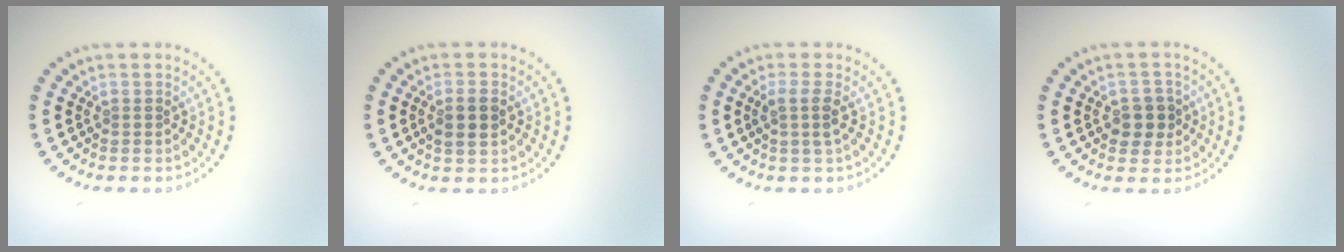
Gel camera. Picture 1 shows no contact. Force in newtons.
{"total": 2.2, "press": 2.2, "slide": 0.4}
{"total": 1.8, "press": 1.4, "slide": 1.0}
{"total": 2.5, "press": 2.4, "slide": 0.6}